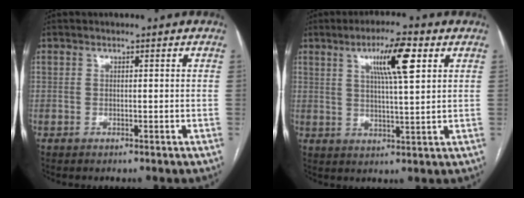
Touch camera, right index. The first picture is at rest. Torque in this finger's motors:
{"motor_torque": [0.48, 0.09, 0.35, 0.11]}